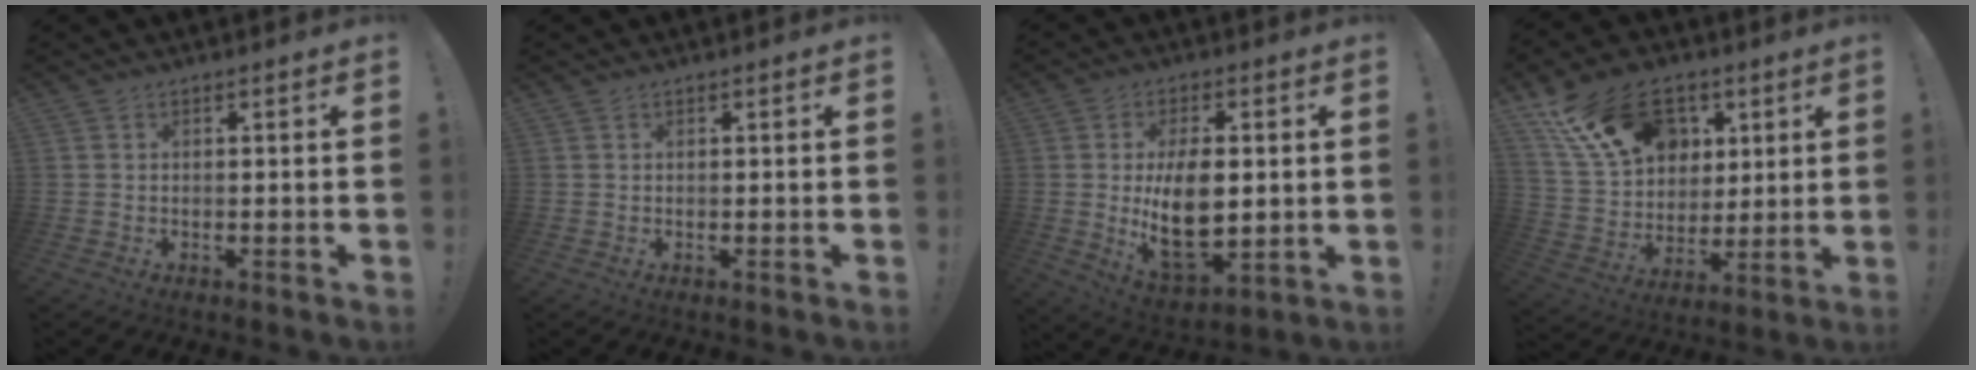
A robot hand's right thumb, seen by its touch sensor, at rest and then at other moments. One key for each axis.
{"total": 0.0}
{"total": 14.4, "fx": 0.5, "fy": 7.9, "fz": 12.0, "tx": -0.217, "ty": -0.013, "tz": 0.008}
{"total": 21.2, "fx": 10.1, "fy": 14.7, "fz": 11.4, "tx": -0.203, "ty": -0.037, "tz": 0.197}